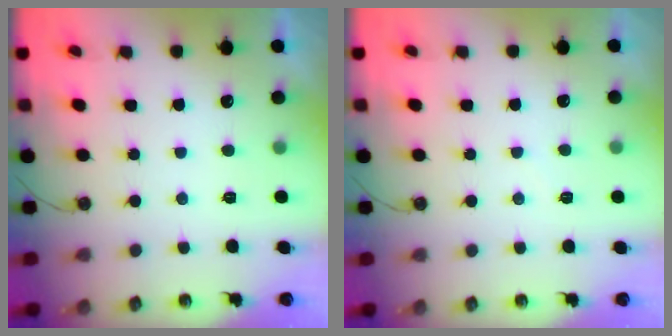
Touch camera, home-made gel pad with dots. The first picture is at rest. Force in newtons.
{"total": 4.3, "press": 4.2, "slide": 0.6}